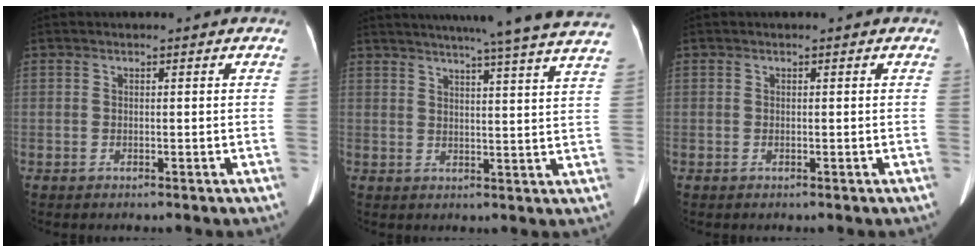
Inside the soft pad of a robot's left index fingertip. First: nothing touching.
{"total": 22.5, "force": [20.0, -1.3, 10.2], "torque": [-0.157, -0.028, 0.241]}
{"total": 0.0}